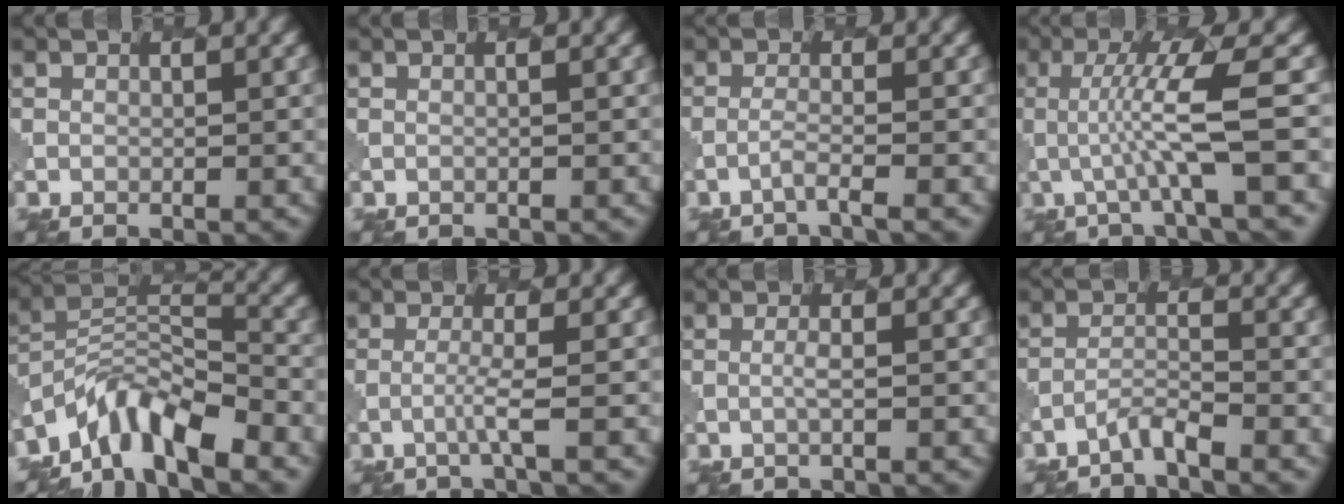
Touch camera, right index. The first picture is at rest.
{"total": 0.6, "force": [0.2, 0.3, 0.6], "torque": [-0.005, -0.003, -0.006]}
{"total": 1.6, "force": [-0.9, 0.2, 1.3], "torque": [-0.015, 0.003, -0.031]}
{"total": 5.3, "force": [-0.4, 0.5, 5.2], "torque": [-0.099, 0.004, -0.006]}
{"total": 6.8, "force": [-5.7, 1.9, 3.3], "torque": [-0.050, 0.001, -0.114]}
{"total": 1.7, "force": [-0.4, 0.1, 1.7], "torque": [-0.030, 0.001, -0.017]}
{"total": 0.9, "force": [0.1, 0.2, 0.9], "torque": [-0.015, 0.000, -0.001]}
{"total": 1.7, "force": [-1.6, 0.0, 0.8], "torque": [-0.012, 0.005, -0.039]}